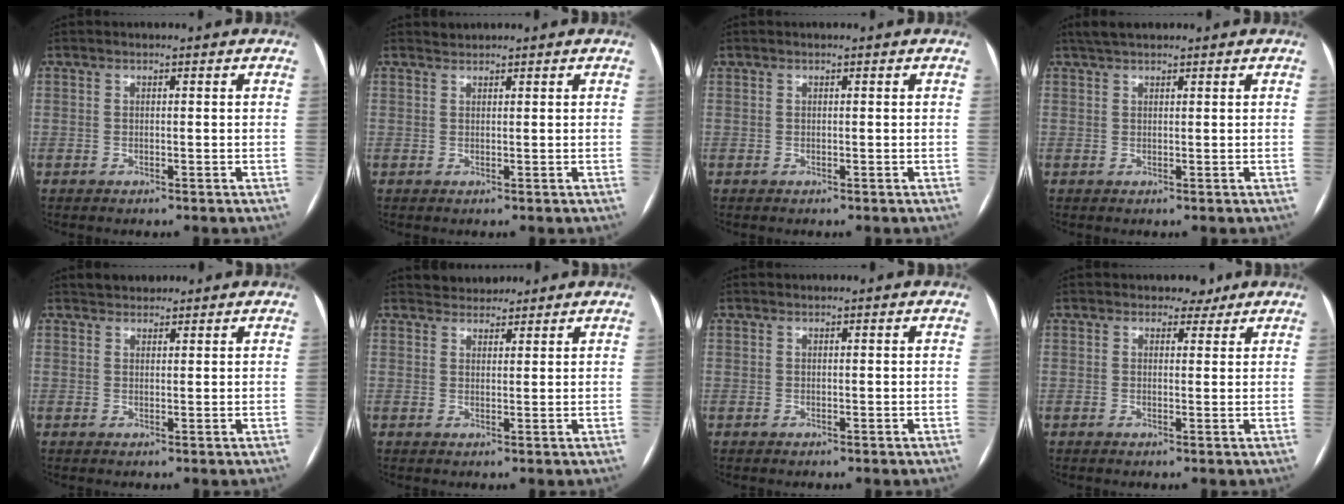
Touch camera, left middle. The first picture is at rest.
{"total": 0.8, "force": [0.7, 0.0, -0.3], "torque": [-0.003, 0.005, 0.015]}
{"total": 0.0}
{"total": 3.3, "force": [2.7, 0.9, 1.7], "torque": [-0.031, 0.023, 0.050]}
{"total": 2.4, "force": [2.1, 1.1, 0.3], "torque": [-0.004, 0.017, 0.033]}
{"total": 3.5, "force": [3.2, 1.3, 0.1], "torque": [0.002, 0.020, 0.051]}
{"total": 0.0}
{"total": 2.4, "force": [1.8, 1.5, 0.4], "torque": [0.002, 0.003, 0.021]}